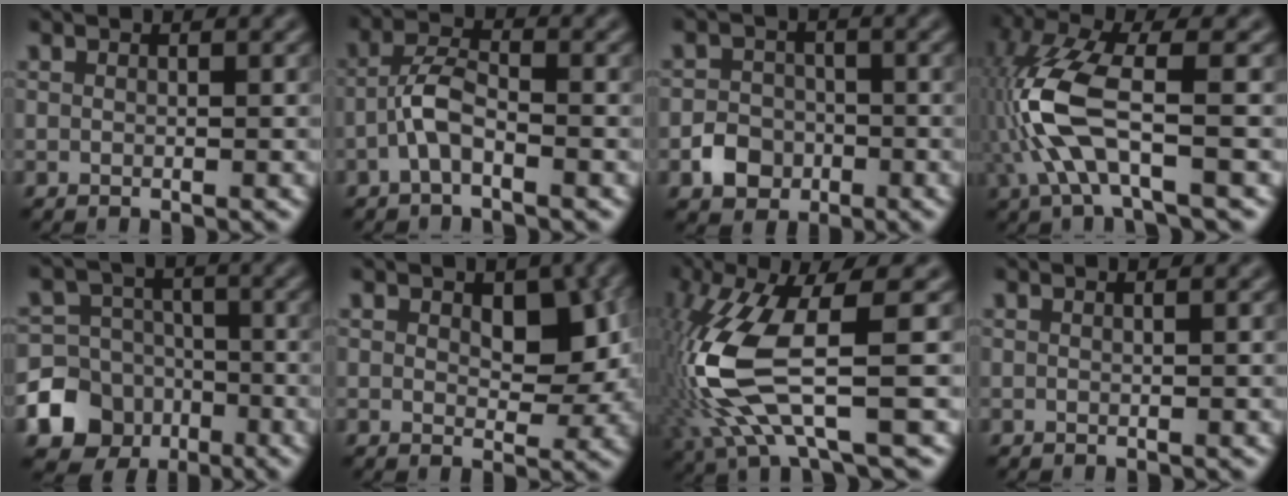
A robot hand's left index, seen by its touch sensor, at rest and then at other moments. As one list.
[{"total": 3.0, "force": [-1.5, 1.1, 2.4], "torque": [-0.049, 0.010, -0.038]}, {"total": 3.0, "force": [-1.4, 2.5, 1.1], "torque": [-0.011, 0.003, -0.026]}, {"total": 7.9, "force": [-1.4, 2.5, 7.4], "torque": [-0.187, 0.008, -0.028]}, {"total": 9.5, "force": [-4.3, 8.1, 2.4], "torque": [-0.037, -0.027, -0.100]}, {"total": 4.6, "force": [0.9, 2.7, 3.6], "torque": [-0.050, -0.007, 0.017]}, {"total": 10.4, "force": [-1.0, 2.8, 10.0], "torque": [-0.234, -0.008, -0.017]}, {"total": 0.5, "force": [0.2, 0.2, 0.4], "torque": [-0.001, 0.000, -0.004]}]